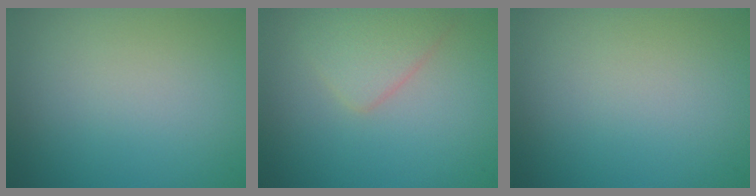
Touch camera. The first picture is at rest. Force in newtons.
{"total": 2.7, "press": 2.7, "slide": 0.1}
{"total": 0.0}